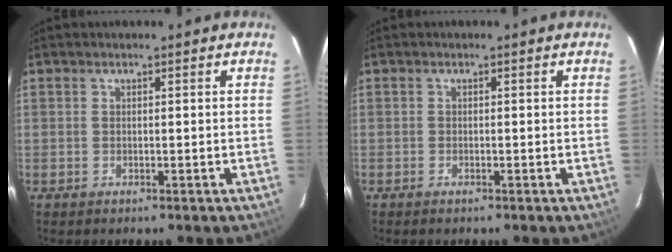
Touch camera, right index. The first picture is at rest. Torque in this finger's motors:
{"motor_torque": [0.03, 0.11, 0.05, 0.01]}